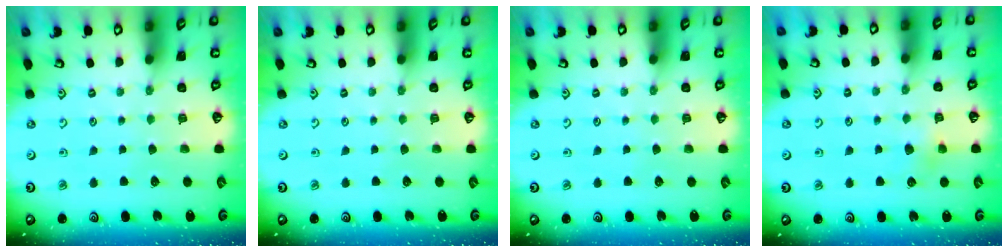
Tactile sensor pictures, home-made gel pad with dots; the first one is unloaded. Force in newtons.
{"total": 0.0}
{"total": 0.0}
{"total": 4.6, "press": 4.4, "slide": 1.3}